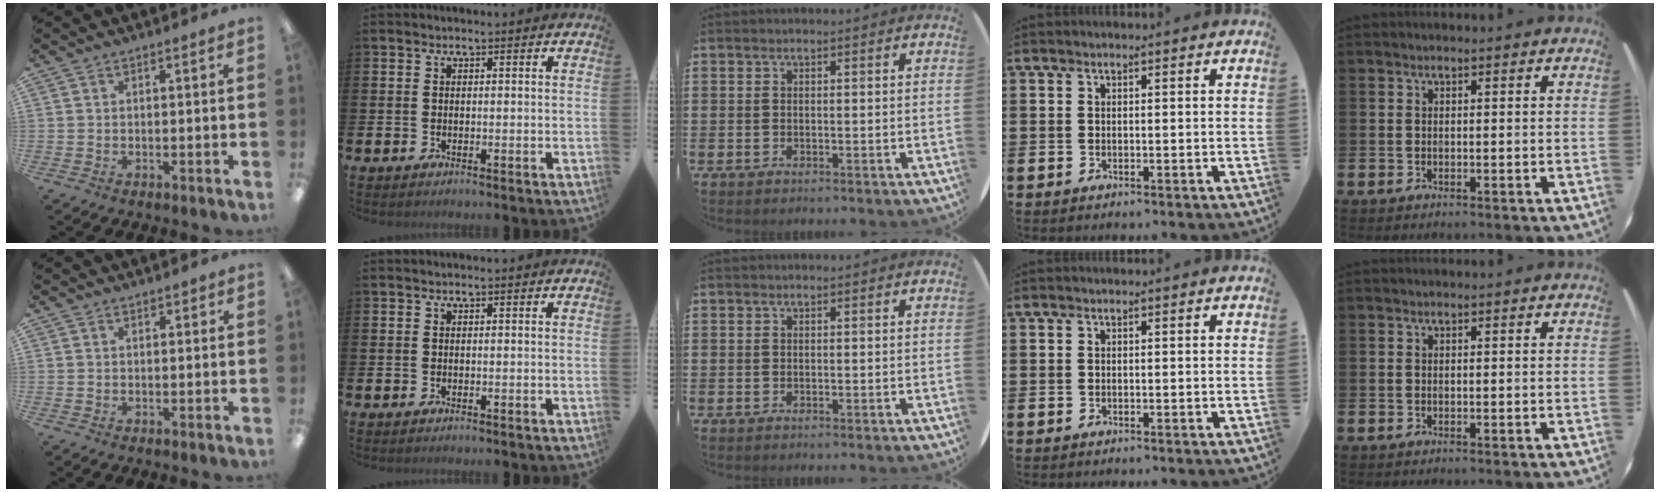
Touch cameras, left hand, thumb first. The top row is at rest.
{"thumb": {"total": 0.7, "force": [0.5, 0.4, 0.2], "torque": [0.005, -0.003, 0.009]}}